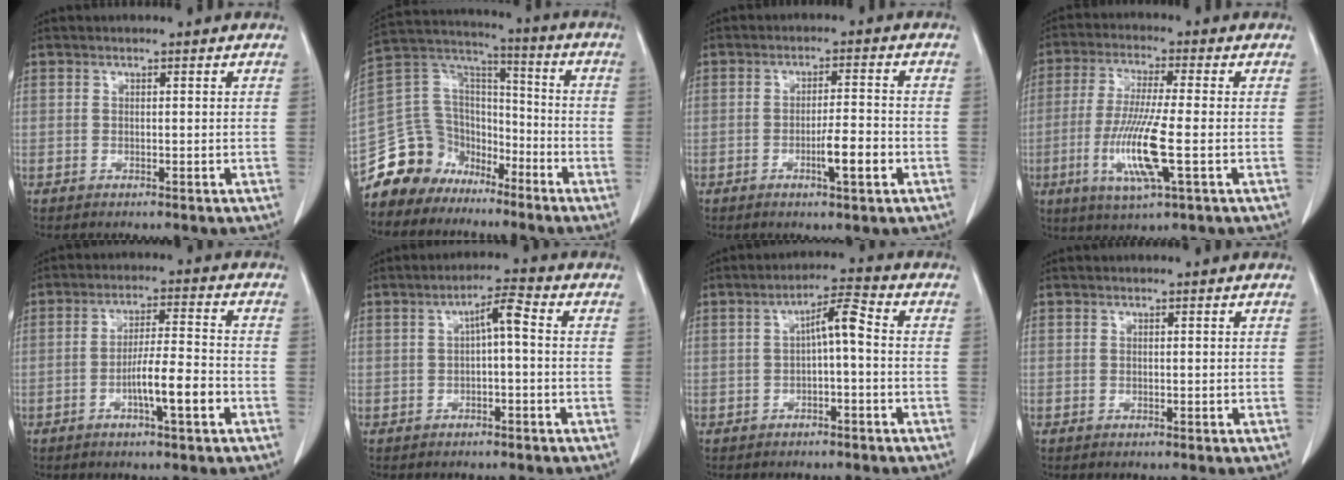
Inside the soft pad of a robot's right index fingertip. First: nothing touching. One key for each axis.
{"total": 14.5, "fx": -10.9, "fy": 9.4, "fz": 1.6, "tx": -0.044, "ty": 0.082, "tz": -0.199}
{"total": 5.8, "fx": -2.1, "fy": 0.8, "fz": 5.3, "tx": -0.087, "ty": -0.002, "tz": -0.031}
{"total": 11.6, "fx": -3.0, "fy": 0.7, "fz": 11.2, "tx": -0.230, "ty": -0.020, "tz": -0.057}
{"total": 7.9, "fx": -3.0, "fy": 0.8, "fz": 7.2, "tx": -0.127, "ty": 0.005, "tz": -0.049}
{"total": 4.3, "fx": 0.2, "fy": 0.9, "fz": 4.2, "tx": -0.074, "ty": 0.018, "tz": 0.003}
{"total": 5.3, "fx": -0.2, "fy": 1.2, "fz": 5.1, "tx": -0.091, "ty": 0.024, "tz": -0.002}
{"total": 0.0}